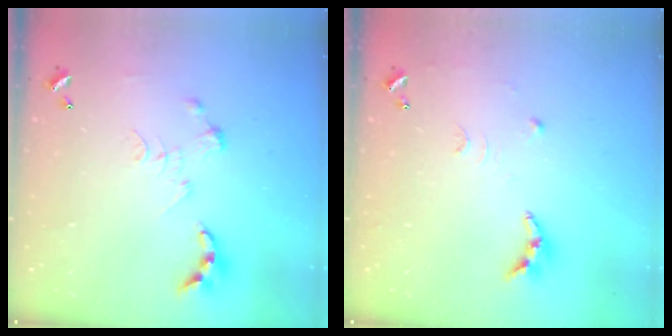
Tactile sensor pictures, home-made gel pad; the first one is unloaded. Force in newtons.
{"total": 9.0, "press": 9.0, "slide": 0.5}